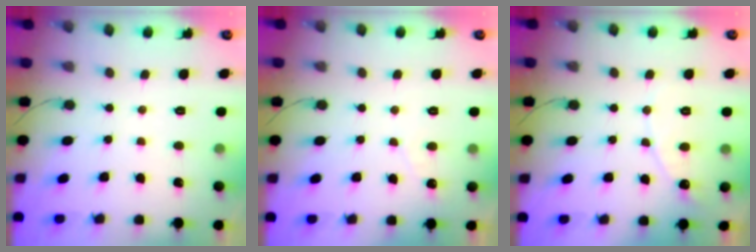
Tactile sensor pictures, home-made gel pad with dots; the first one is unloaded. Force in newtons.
{"total": 2.2, "press": 2.2, "slide": 0.0}
{"total": 6.4, "press": 6.4, "slide": 0.3}